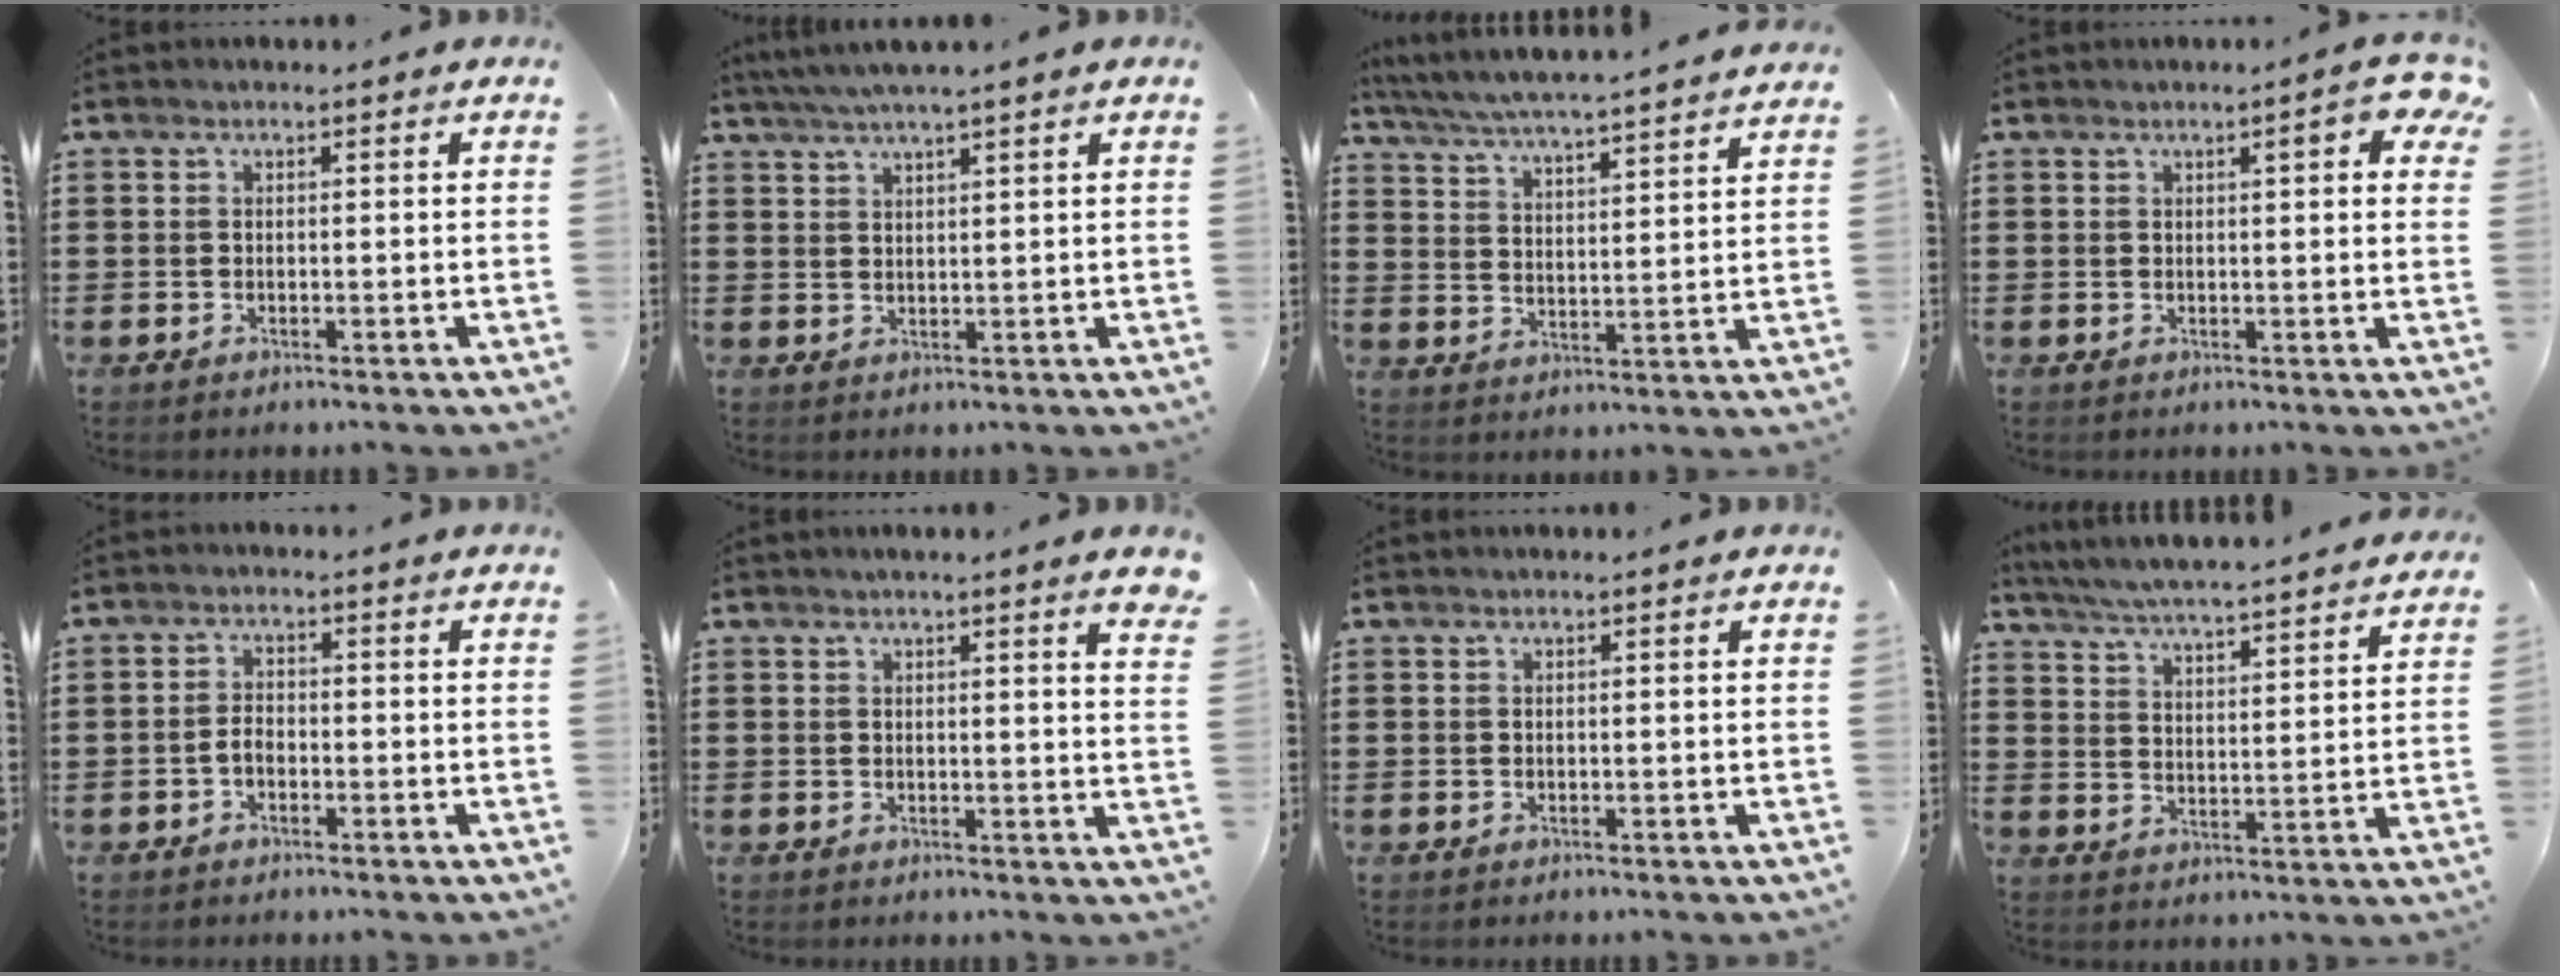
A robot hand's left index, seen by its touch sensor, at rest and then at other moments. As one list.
[{"total": 3.2, "force": [2.6, -0.3, 1.8], "torque": [-0.041, -0.002, 0.048]}, {"total": 5.2, "force": [5.0, -0.9, 1.3], "torque": [-0.050, -0.041, 0.082]}, {"total": 4.9, "force": [2.6, 0.7, 4.2], "torque": [-0.061, -0.004, 0.038]}, {"total": 2.2, "force": [-0.9, 1.2, 1.7], "torque": [-0.049, 0.000, -0.023]}, {"total": 2.5, "force": [1.9, -0.4, 1.6], "torque": [-0.035, -0.007, 0.033]}, {"total": 0.0}, {"total": 5.4, "force": [5.2, -0.7, 1.3], "torque": [-0.049, -0.040, 0.087]}]